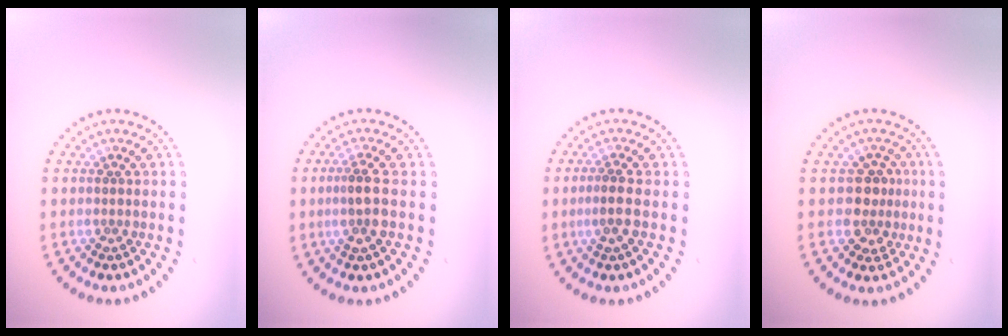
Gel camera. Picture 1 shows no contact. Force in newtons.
{"total": 2.2, "press": 1.9, "slide": 1.1}
{"total": 1.8, "press": 1.6, "slide": 0.9}
{"total": 2.6, "press": 2.4, "slide": 1.2}